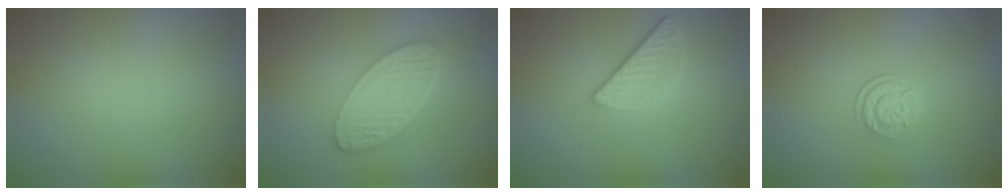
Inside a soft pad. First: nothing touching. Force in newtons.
{"total": 6.0, "press": 4.2, "slide": 4.2}
{"total": 2.9, "press": 2.3, "slide": 1.7}
{"total": 2.5, "press": 1.8, "slide": 1.8}